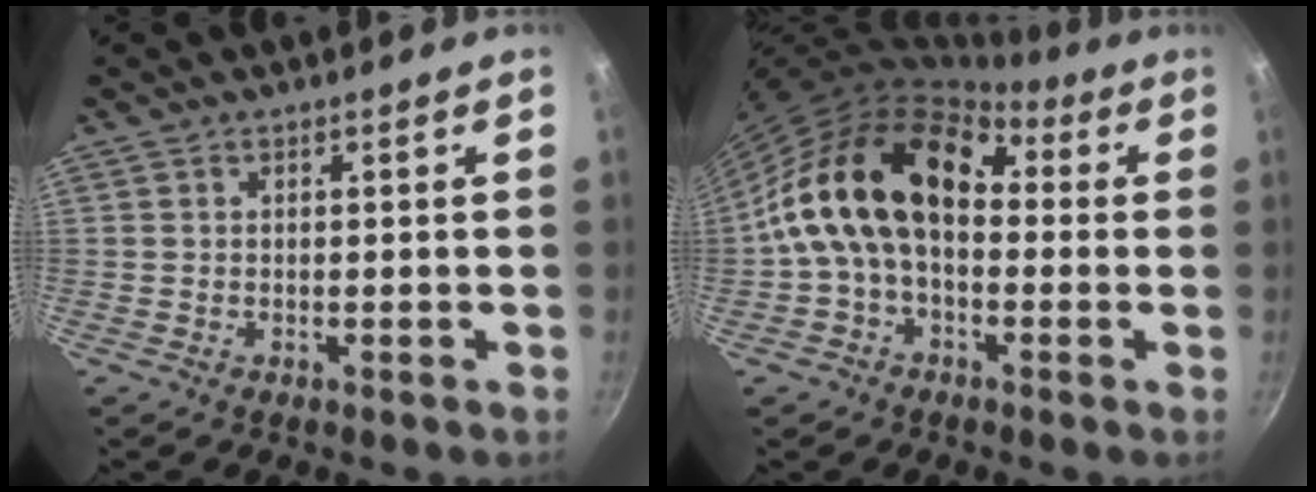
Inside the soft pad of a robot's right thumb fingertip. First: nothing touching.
{"total": 17.8, "force": [0.9, 11.8, 13.3], "torque": [-0.209, 0.043, -0.005]}